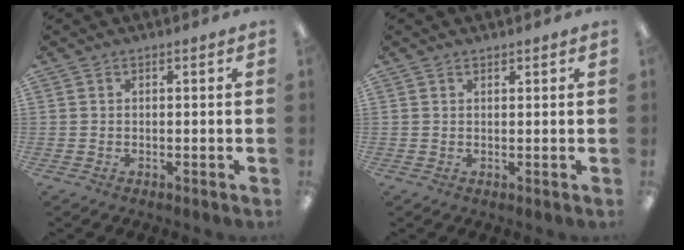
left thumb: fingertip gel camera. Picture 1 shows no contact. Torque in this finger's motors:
{"motor_torque": [-0.10, 0.22, 0.02, 0.08, 0.01]}